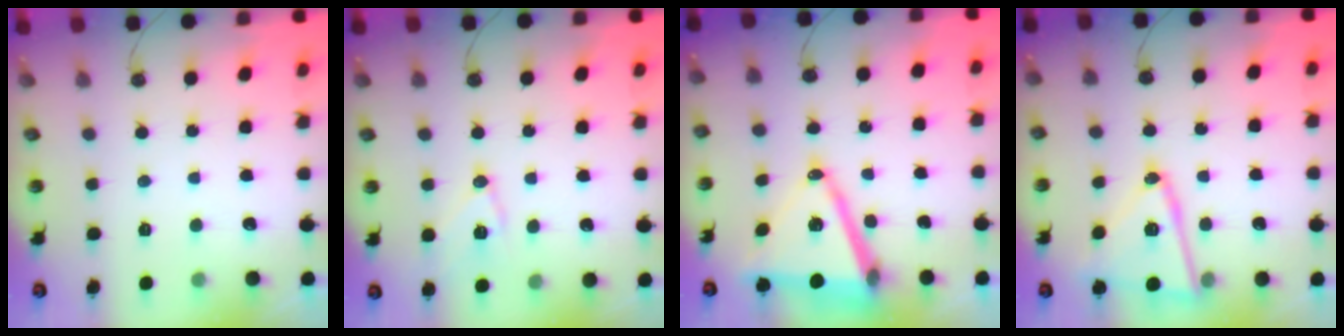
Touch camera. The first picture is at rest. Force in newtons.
{"total": 10.4, "press": 10.4, "slide": 1.1}
{"total": 17.0, "press": 16.6, "slide": 3.7}
{"total": 16.9, "press": 16.8, "slide": 1.2}